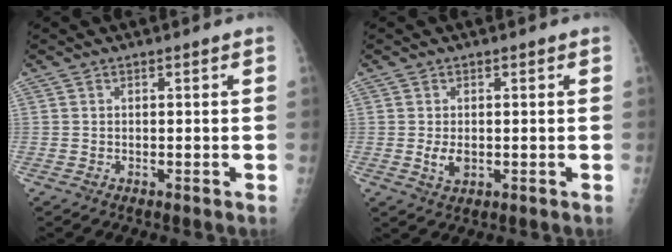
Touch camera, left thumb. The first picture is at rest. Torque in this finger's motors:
{"motor_torque": [0.05, 0.07, 0.67, 0.14, 0.10]}